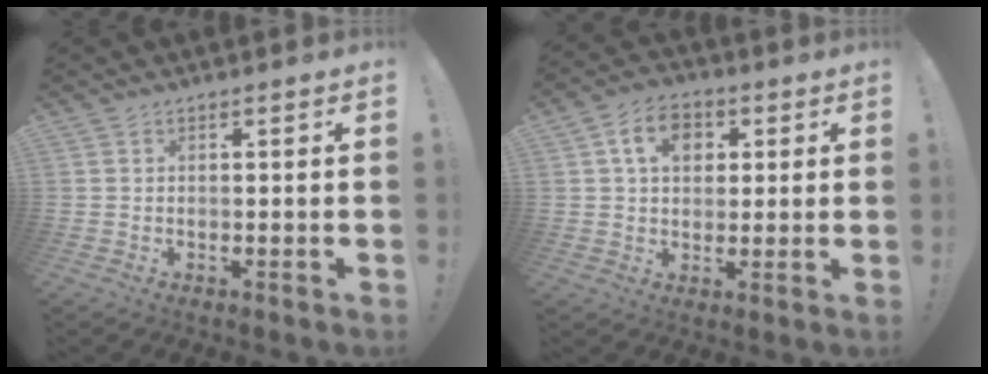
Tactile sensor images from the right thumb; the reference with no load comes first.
{"total": 10.2, "force": [3.1, 7.6, 6.1], "torque": [-0.092, 0.007, 0.057]}